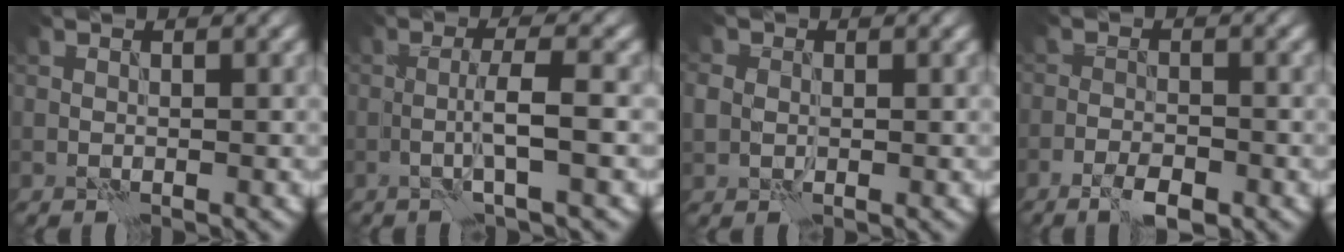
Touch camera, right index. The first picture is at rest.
{"total": 3.2, "force": [-0.5, 0.2, 3.1], "torque": [-0.055, 0.005, -0.016]}
{"total": 2.6, "force": [0.3, 2.1, 1.4], "torque": [-0.035, 0.005, 0.007]}
{"total": 3.2, "force": [-2.1, 1.1, 2.2], "torque": [-0.037, 0.002, -0.040]}